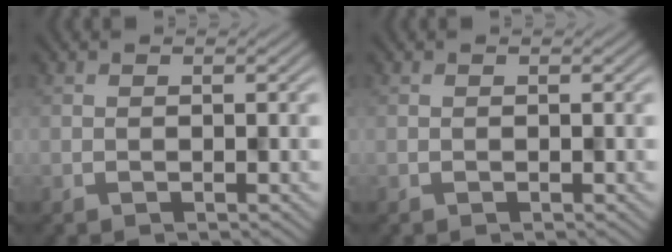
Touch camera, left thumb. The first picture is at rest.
{"total": 0.0}